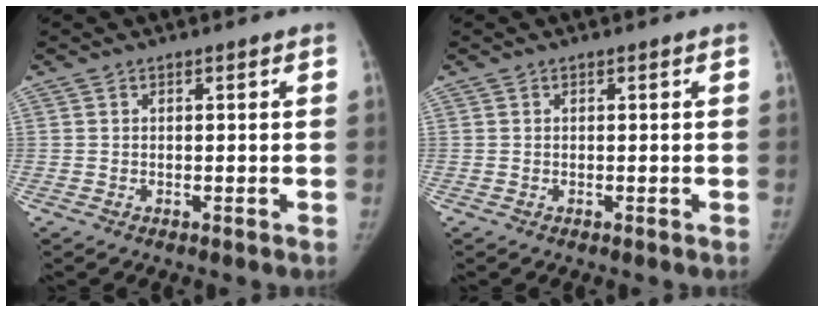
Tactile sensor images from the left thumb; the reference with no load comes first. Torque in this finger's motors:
{"motor_torque": [-0.05, 0.00, 0.01, 0.13, 0.00]}